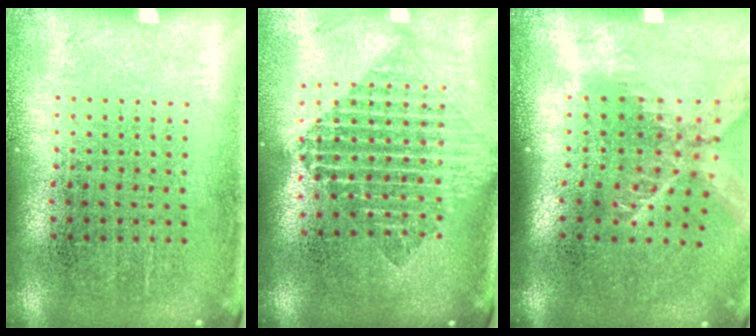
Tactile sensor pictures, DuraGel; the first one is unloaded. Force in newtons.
{"total": 2.0, "press": 1.6, "slide": 1.1}
{"total": 1.7, "press": 1.3, "slide": 1.1}